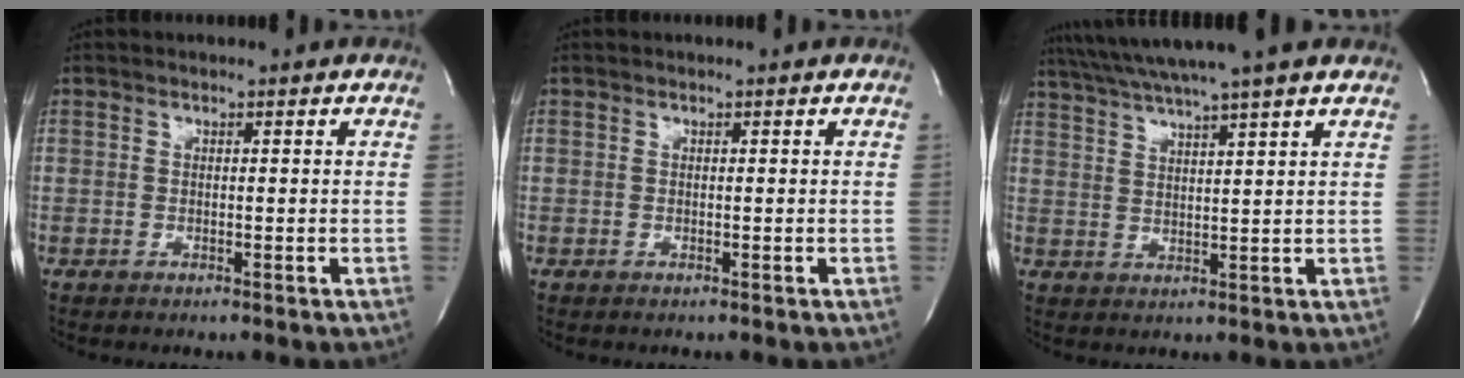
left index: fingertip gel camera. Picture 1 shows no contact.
{"total": 0.0}
{"total": 11.7, "force": [9.8, -1.0, 6.3], "torque": [-0.118, 0.023, 0.146]}